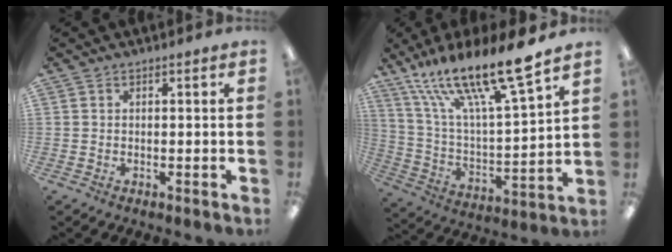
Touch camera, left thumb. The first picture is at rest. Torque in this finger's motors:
{"motor_torque": [2.69, 1.83, 1.56, -1.20, 0.54]}